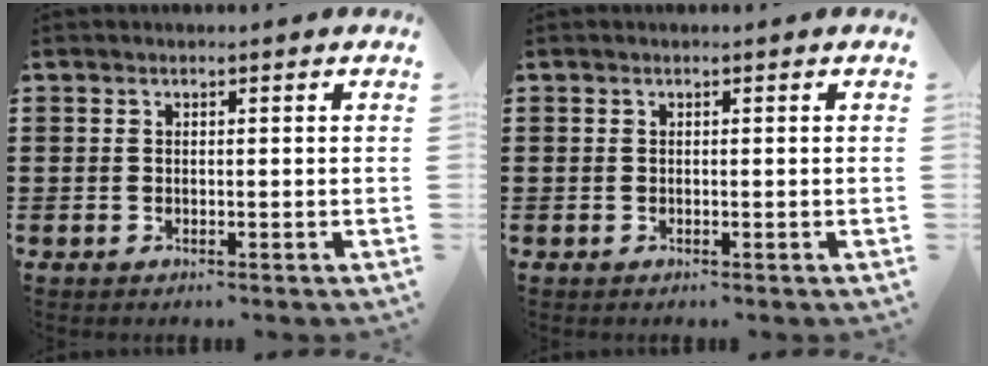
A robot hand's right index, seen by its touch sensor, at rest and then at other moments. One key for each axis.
{"total": 0.0}